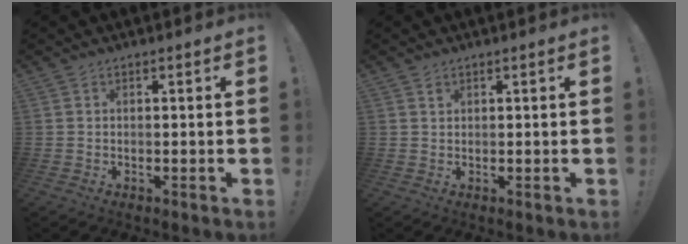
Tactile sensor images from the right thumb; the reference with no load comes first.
{"total": 0.8, "force": [0.5, 0.6, 0.2], "torque": [0.000, -0.001, 0.009]}